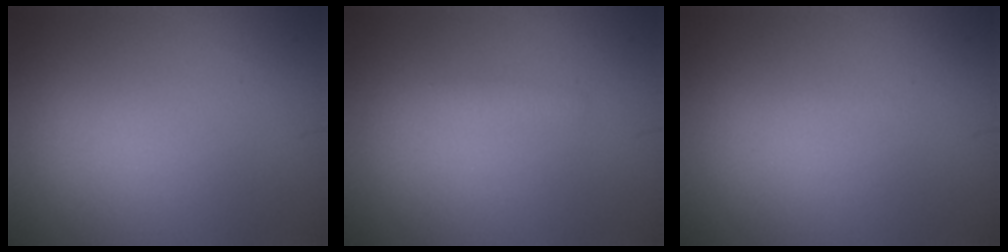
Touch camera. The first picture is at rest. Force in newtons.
{"total": 0.6, "press": 0.6, "slide": 0.1}
{"total": 0.0}